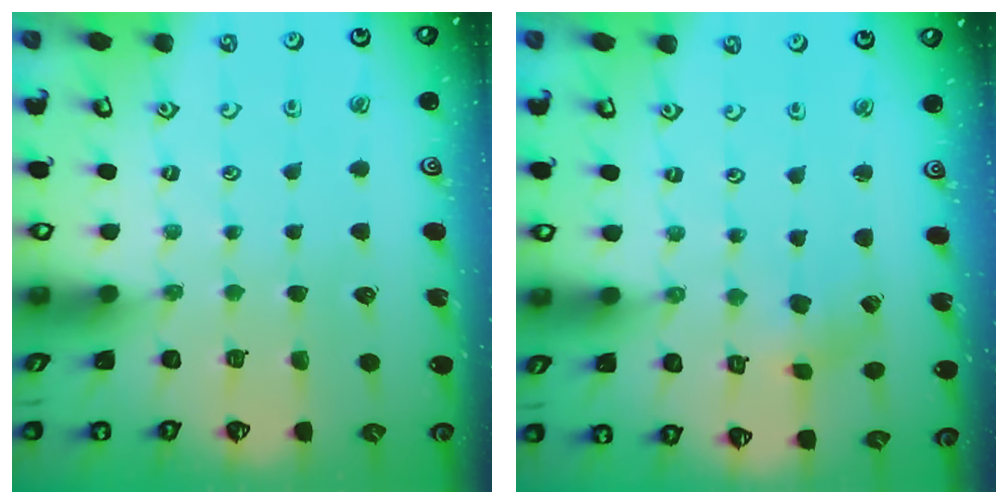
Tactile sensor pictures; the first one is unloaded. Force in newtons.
{"total": 0.0}